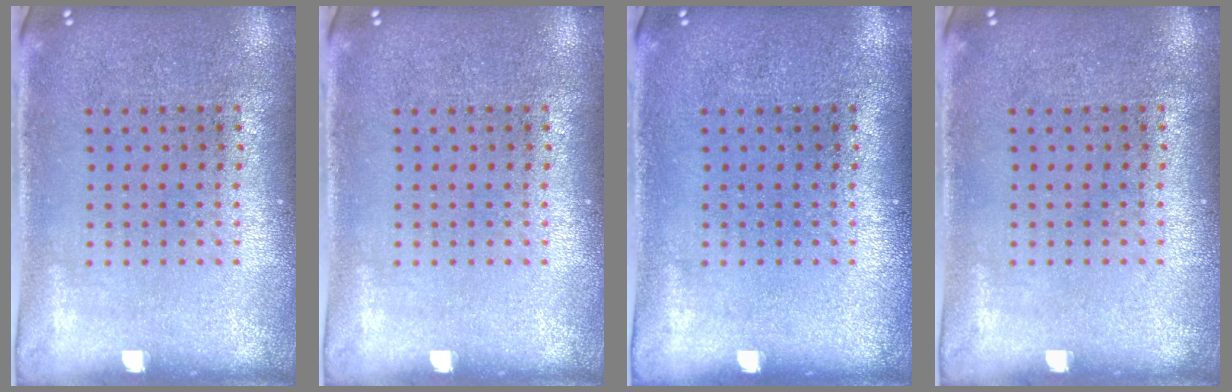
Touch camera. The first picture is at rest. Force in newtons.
{"total": 0.0}
{"total": 0.0}
{"total": 0.0}